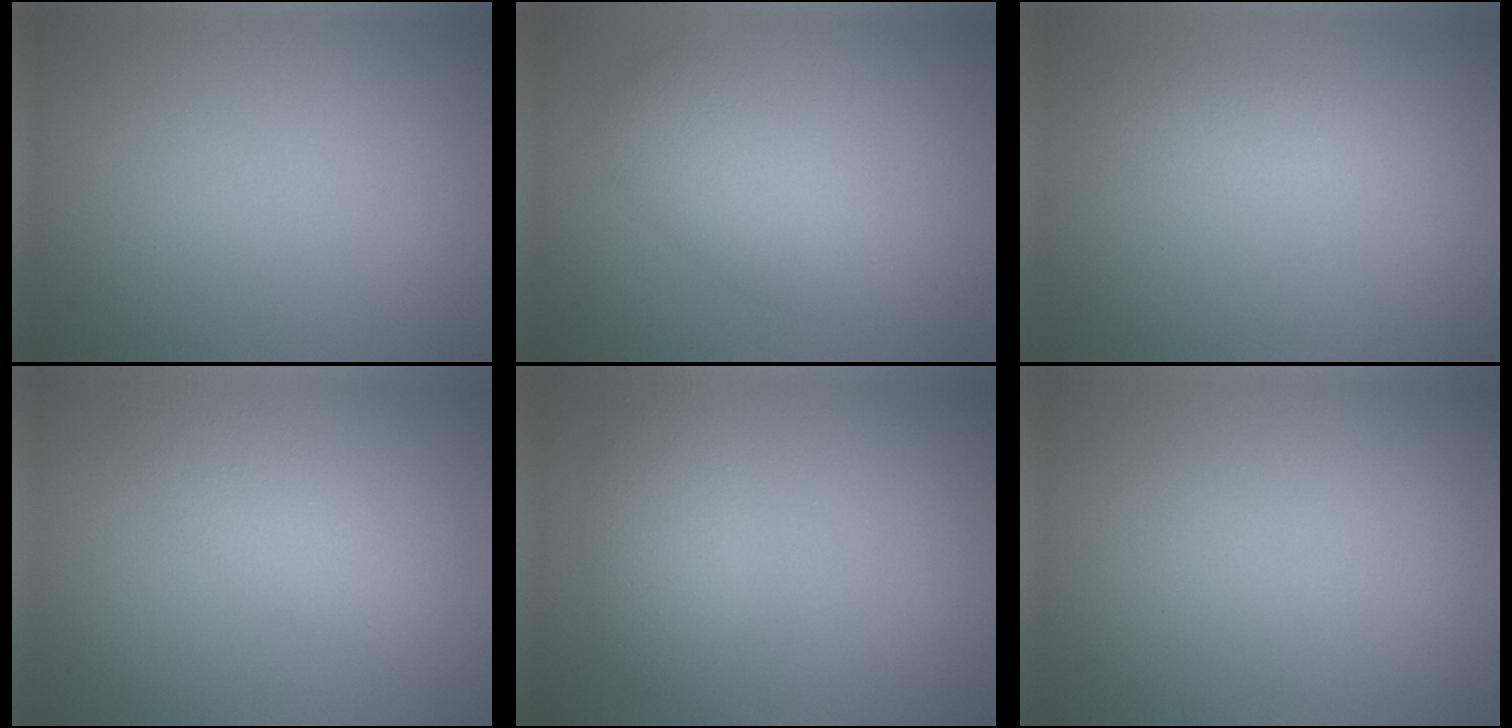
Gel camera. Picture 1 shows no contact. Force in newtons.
{"total": 3.6, "press": 3.6, "slide": 0.1}
{"total": 2.0, "press": 2.0, "slide": 0.0}
{"total": 2.9, "press": 2.9, "slide": 0.1}
{"total": 2.3, "press": 2.3, "slide": 0.0}
{"total": 0.0}